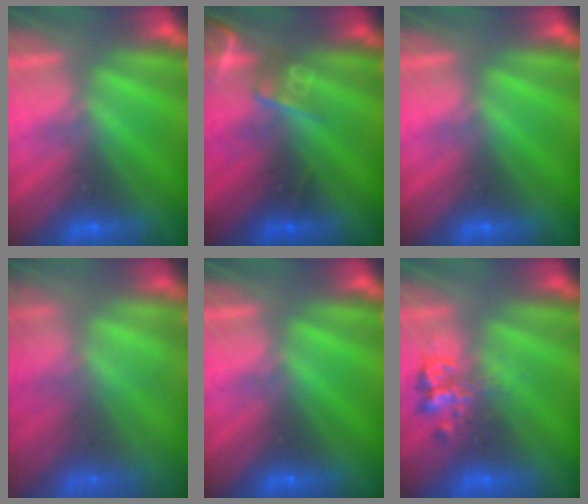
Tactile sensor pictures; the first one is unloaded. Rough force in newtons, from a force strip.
{"total": 2.6}
{"total": 0.0}
{"total": 7.0}
{"total": 0.0}
{"total": 2.3}